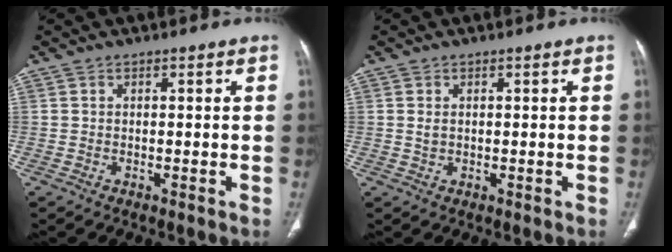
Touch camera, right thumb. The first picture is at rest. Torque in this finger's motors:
{"motor_torque": [-0.23, 0.05, -0.03, 0.40, -0.01]}